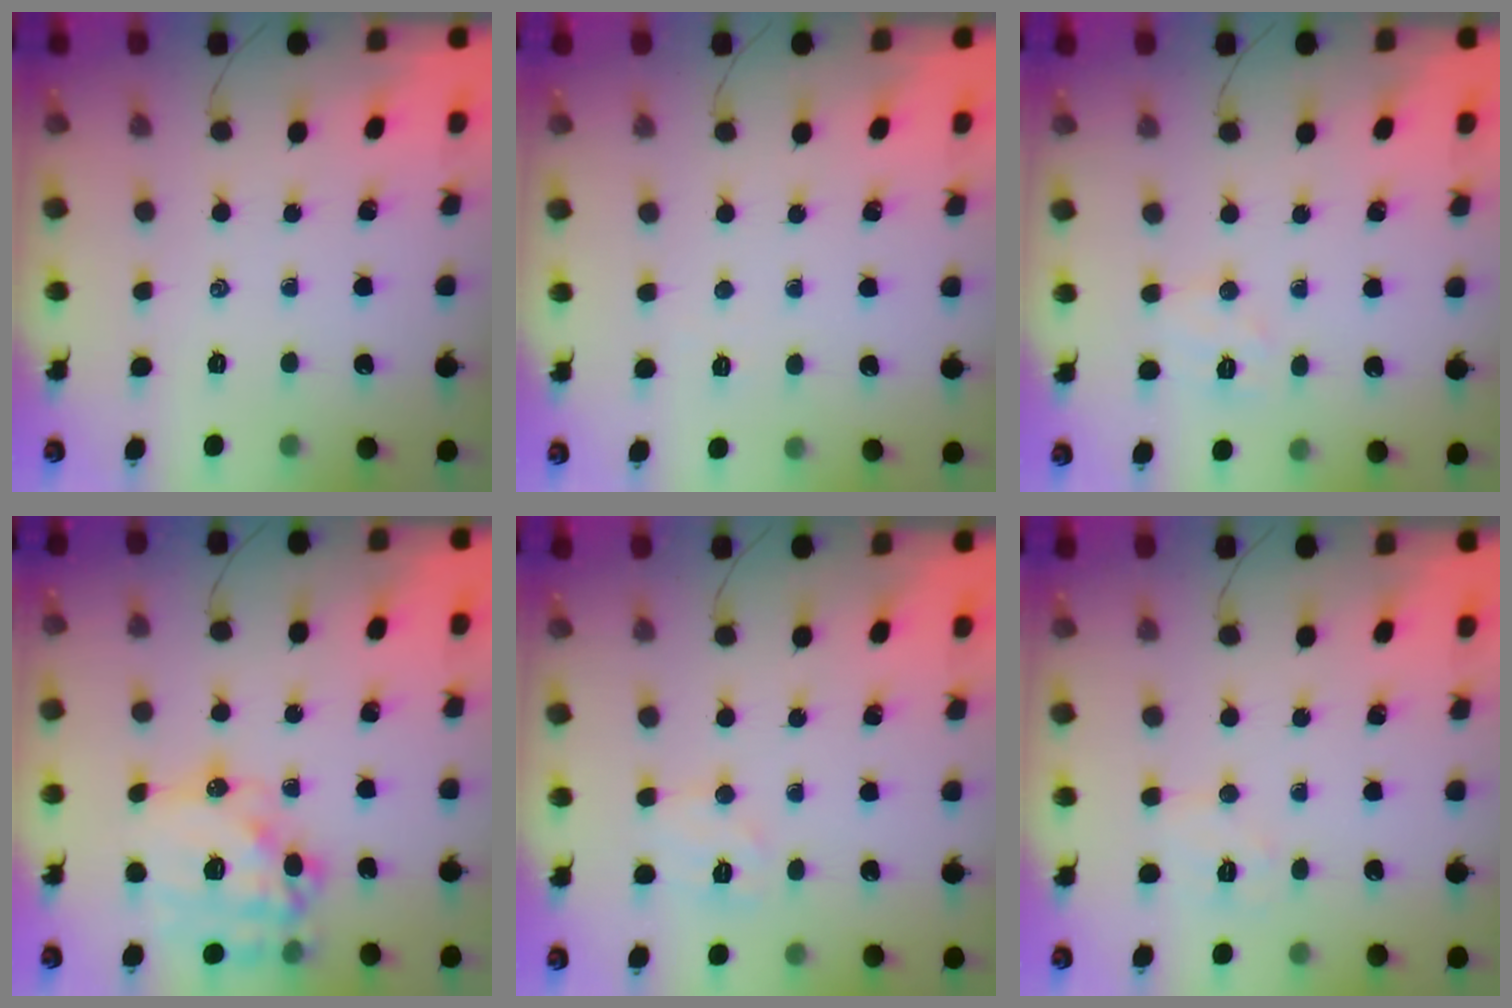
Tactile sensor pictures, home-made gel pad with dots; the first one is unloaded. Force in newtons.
{"total": 1.8, "press": 1.7, "slide": 0.5}
{"total": 6.3, "press": 6.2, "slide": 1.0}
{"total": 18.4, "press": 18.1, "slide": 3.4}
{"total": 6.4, "press": 6.4, "slide": 0.9}
{"total": 6.0, "press": 5.8, "slide": 1.3}